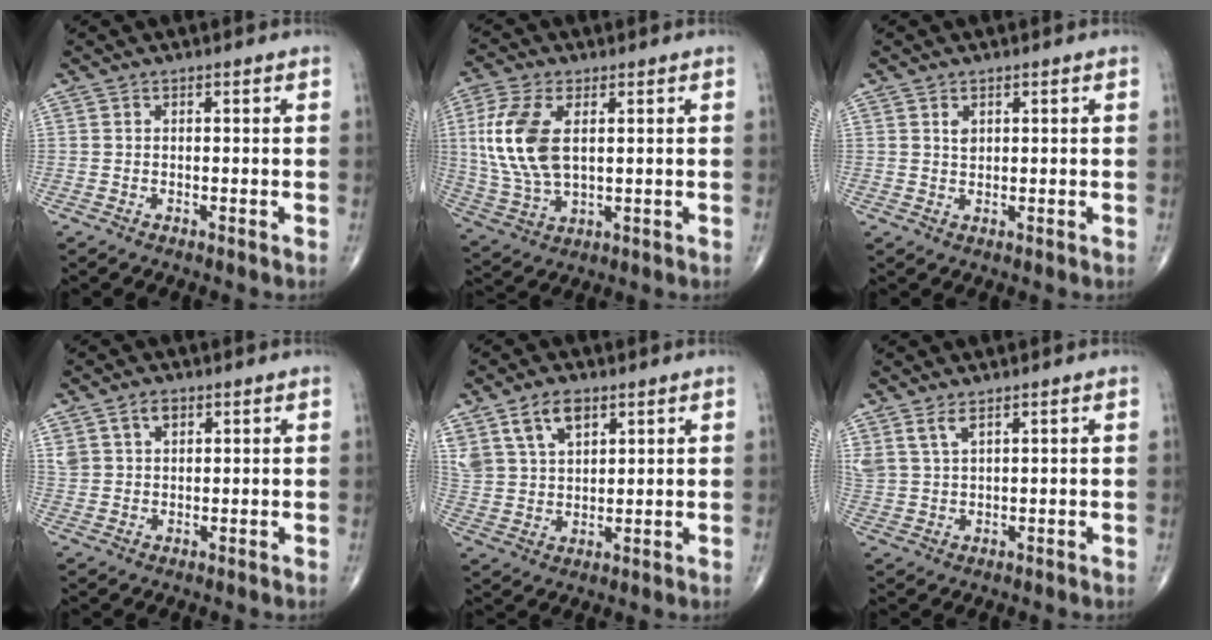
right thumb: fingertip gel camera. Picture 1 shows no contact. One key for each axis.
{"total": 13.6, "fx": 2.5, "fy": 7.3, "fz": 11.2, "tx": -0.250, "ty": -0.007, "tz": 0.055}
{"total": 1.6, "fx": 0.7, "fy": 1.1, "fz": 0.9, "tx": -0.009, "ty": -0.004, "tz": 0.015}
{"total": 4.7, "fx": 2.5, "fy": 3.0, "fz": 2.5, "tx": -0.036, "ty": -0.006, "tz": 0.051}
{"total": 9.9, "fx": 5.7, "fy": 5.7, "fz": 5.8, "tx": -0.099, "ty": -0.015, "tz": 0.119}
{"total": 4.3, "fx": 2.8, "fy": 1.7, "fz": 2.8, "tx": -0.061, "ty": -0.008, "tz": 0.067}